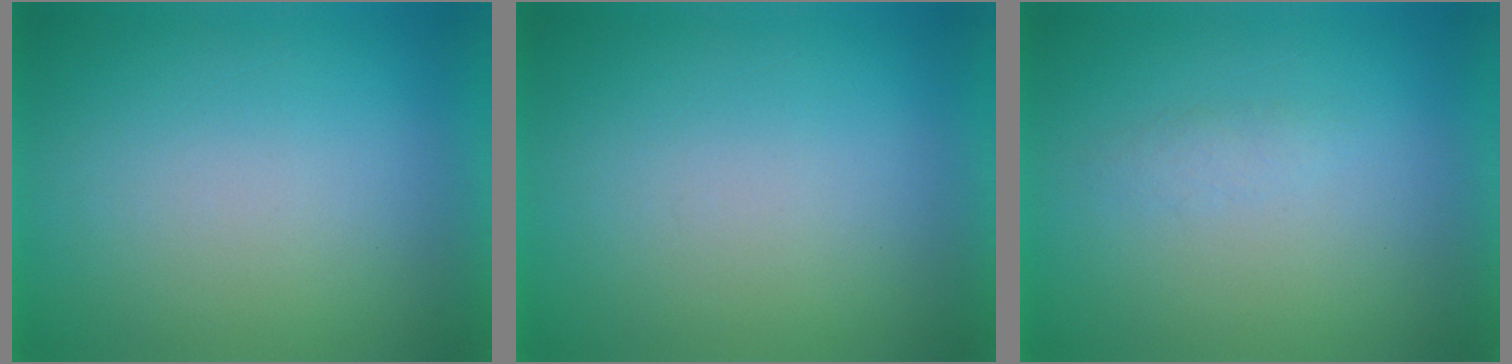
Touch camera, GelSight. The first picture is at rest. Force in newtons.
{"total": 0.0}
{"total": 1.5}